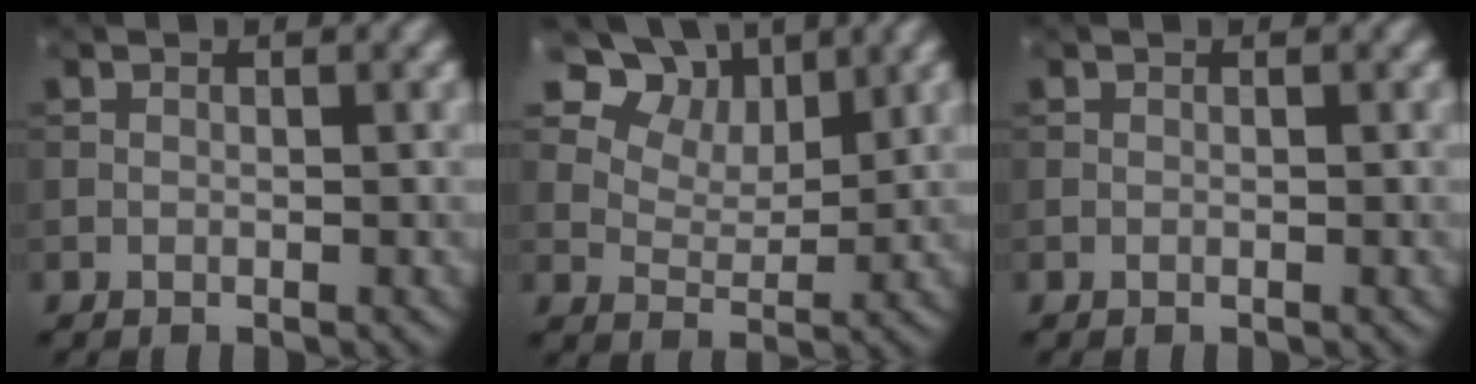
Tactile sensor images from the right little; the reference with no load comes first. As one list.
[{"total": 9.0, "force": [5.5, 5.3, 4.7], "torque": [-0.088, 0.001, 0.090]}, {"total": 0.0}]